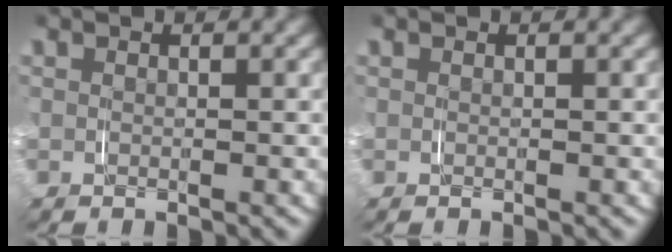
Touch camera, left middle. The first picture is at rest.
{"total": 0.0}